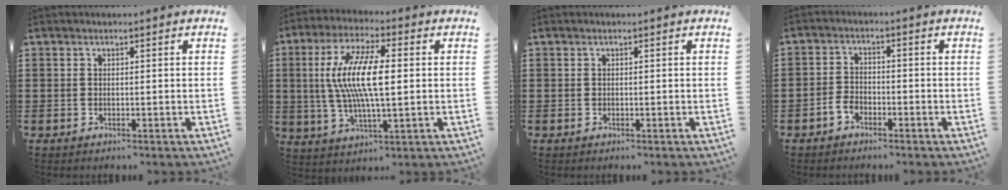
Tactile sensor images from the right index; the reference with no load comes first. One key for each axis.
{"total": 11.2, "fx": 0.8, "fy": 3.3, "fz": 10.6, "tx": -0.221, "ty": -0.001, "tz": 0.009}
{"total": 0.0}
{"total": 2.6, "fx": -1.9, "fy": 1.6, "fz": 0.9, "tx": -0.028, "ty": 0.000, "tz": -0.041}